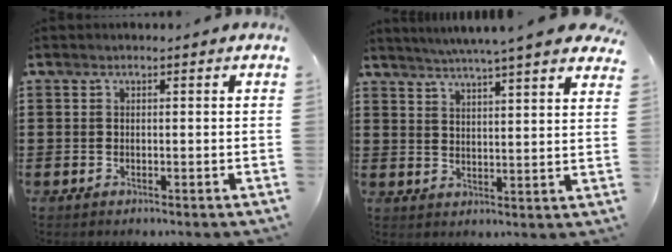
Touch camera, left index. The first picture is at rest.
{"total": 4.9, "force": [4.6, -0.5, 1.8], "torque": [-0.053, -0.024, 0.077]}